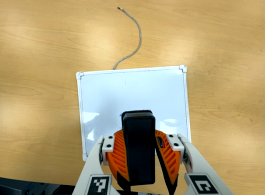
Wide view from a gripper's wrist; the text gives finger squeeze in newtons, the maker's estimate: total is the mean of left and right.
{"total": 7.7, "left": 8.3, "right": 7.2}